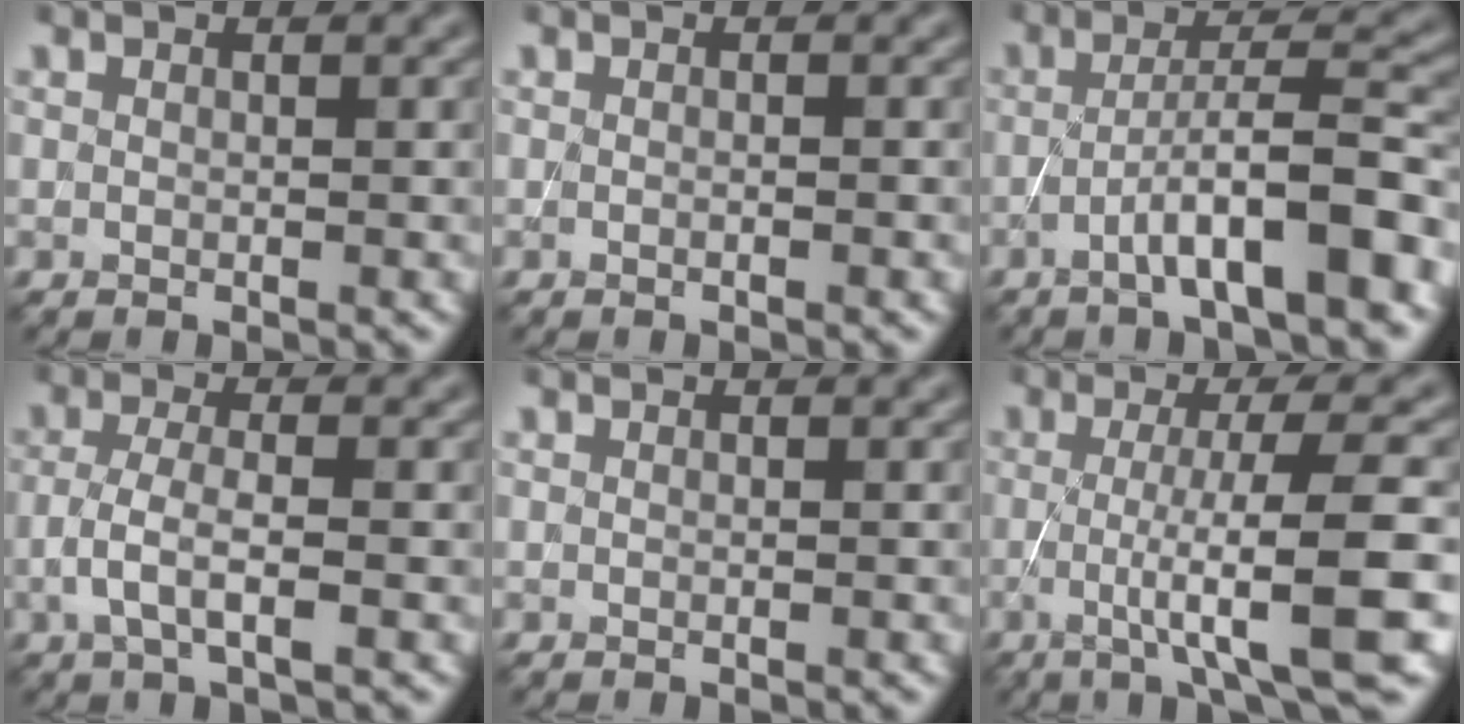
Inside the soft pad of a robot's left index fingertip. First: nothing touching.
{"total": 1.0, "force": [0.1, 0.6, 0.8], "torque": [0.010, -0.007, -0.009]}
{"total": 7.4, "force": [-3.3, 1.0, 6.5], "torque": [-0.097, 0.024, -0.054]}
{"total": 2.4, "force": [-0.9, 0.5, 2.2], "torque": [-0.055, 0.003, -0.019]}
{"total": 0.0}
{"total": 8.2, "force": [-1.8, 1.1, 7.9], "torque": [-0.120, -0.001, -0.032]}